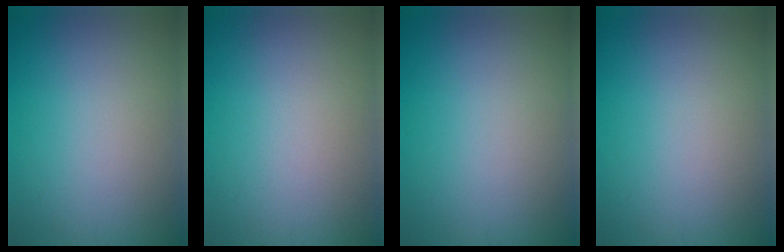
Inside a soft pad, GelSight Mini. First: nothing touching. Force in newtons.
{"total": 0.0}
{"total": 0.0}
{"total": 0.0}